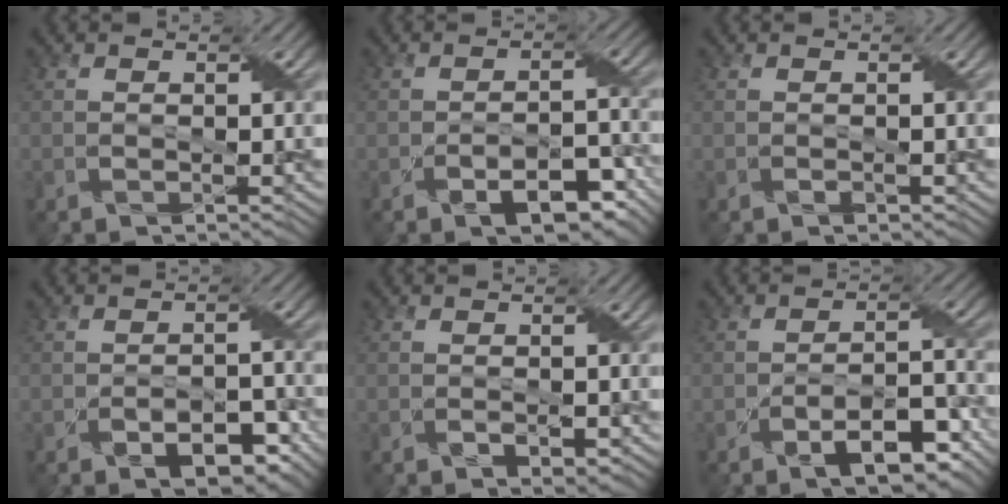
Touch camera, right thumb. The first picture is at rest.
{"total": 6.7, "force": [-3.7, 3.1, 4.6], "torque": [-0.069, -0.007, -0.052]}
{"total": 0.5, "force": [-0.3, 0.3, 0.3], "torque": [-0.005, 0.000, -0.003]}
{"total": 5.2, "force": [-2.6, 2.7, 3.5], "torque": [-0.051, -0.006, -0.034]}
{"total": 1.5, "force": [-0.5, 0.9, 1.1], "torque": [-0.021, -0.006, -0.002]}
{"total": 7.9, "force": [-4.6, 3.1, 5.7], "torque": [-0.088, -0.002, -0.072]}